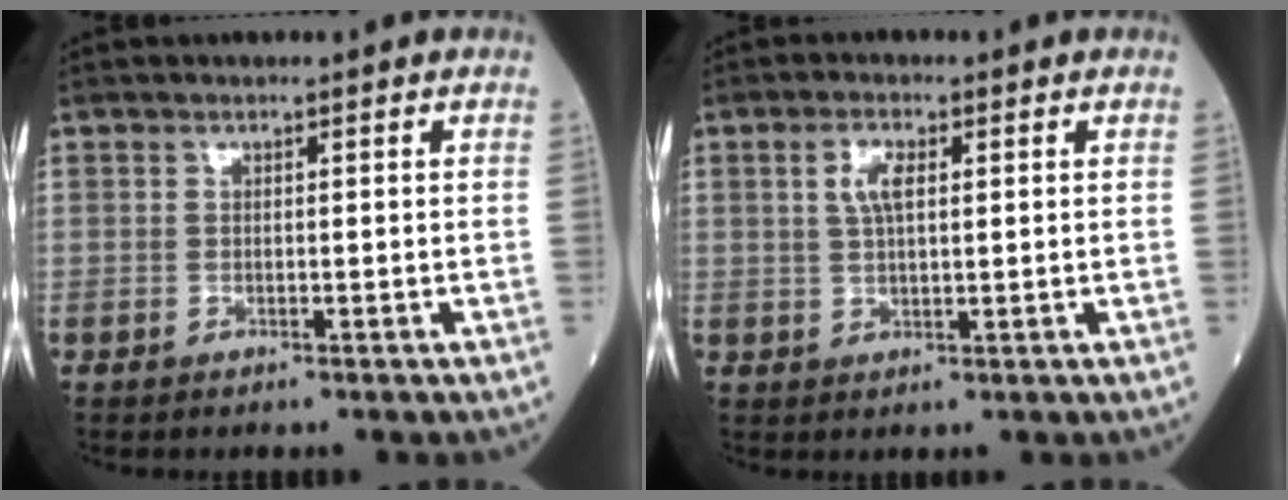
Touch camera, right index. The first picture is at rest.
{"total": 3.7, "force": [1.2, 1.3, 3.3], "torque": [-0.068, 0.006, 0.024]}